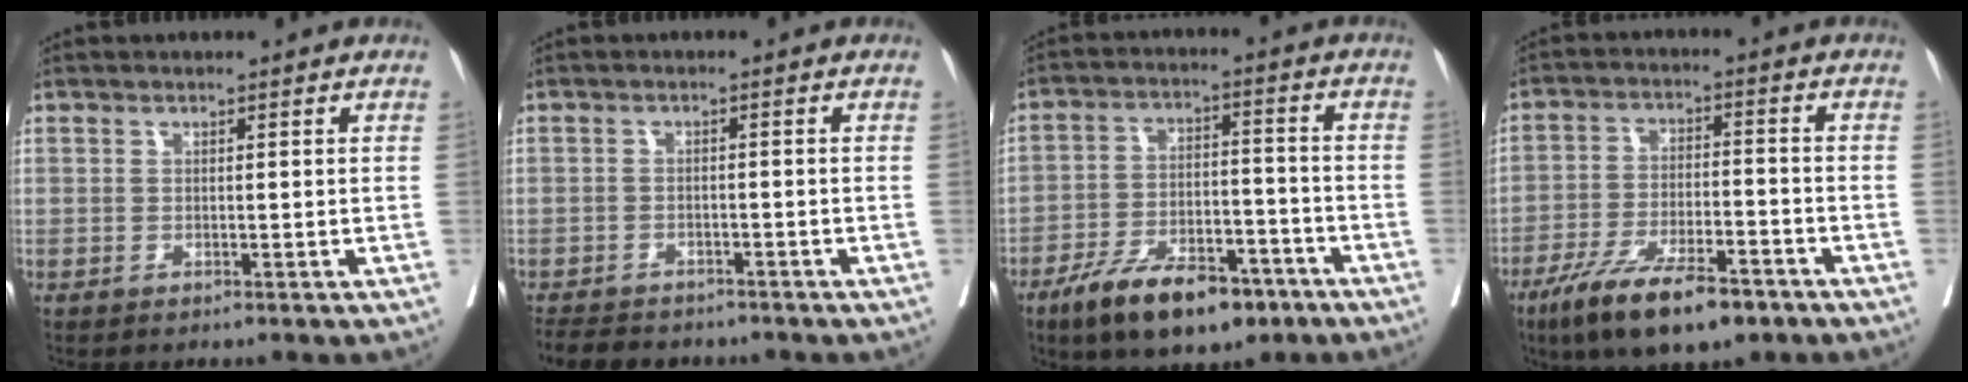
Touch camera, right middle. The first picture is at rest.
{"total": 7.7, "force": [-6.6, 2.9, 2.5], "torque": [-0.040, -0.006, -0.097]}
{"total": 13.3, "force": [-8.8, 5.3, 8.4], "torque": [-0.138, 0.000, -0.144]}
{"total": 12.8, "force": [-8.6, 3.5, 8.8], "torque": [-0.156, -0.019, -0.145]}